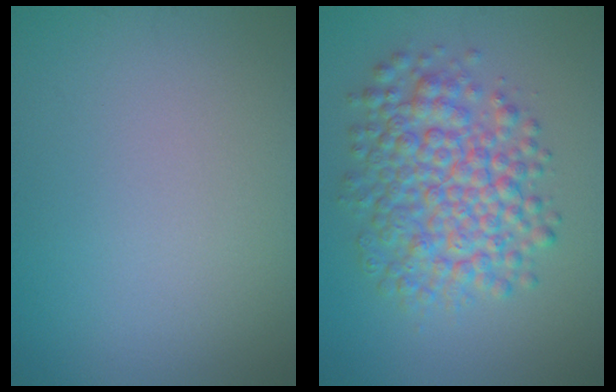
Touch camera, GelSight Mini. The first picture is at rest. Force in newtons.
{"total": 6.8, "press": 6.8, "slide": 0.0}